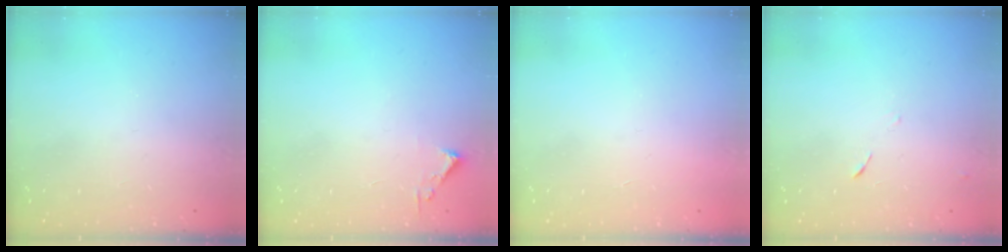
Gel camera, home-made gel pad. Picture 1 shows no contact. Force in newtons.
{"total": 2.4, "press": 2.4, "slide": 0.3}
{"total": 1.5, "press": 1.5, "slide": 0.1}
{"total": 6.3, "press": 6.2, "slide": 0.6}